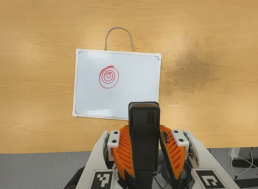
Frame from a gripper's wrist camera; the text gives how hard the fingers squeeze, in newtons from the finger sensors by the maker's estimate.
{"total": 4.0, "left": 2.9, "right": 5.1}